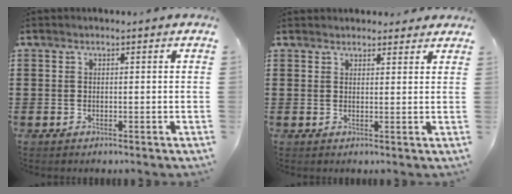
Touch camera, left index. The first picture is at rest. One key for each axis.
{"total": 2.1, "fx": 2.0, "fy": 0.5, "fz": 0.1, "tx": 0.001, "ty": -0.001, "tz": 0.037}